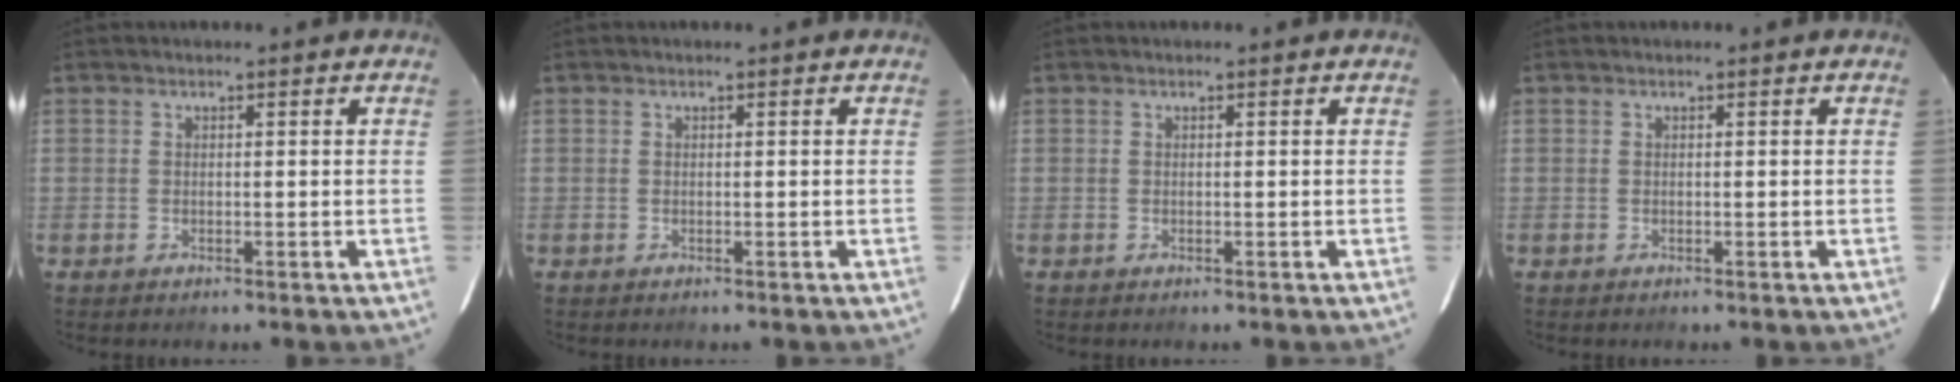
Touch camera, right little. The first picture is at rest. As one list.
[{"total": 0.0}, {"total": 0.0}, {"total": 0.0}]